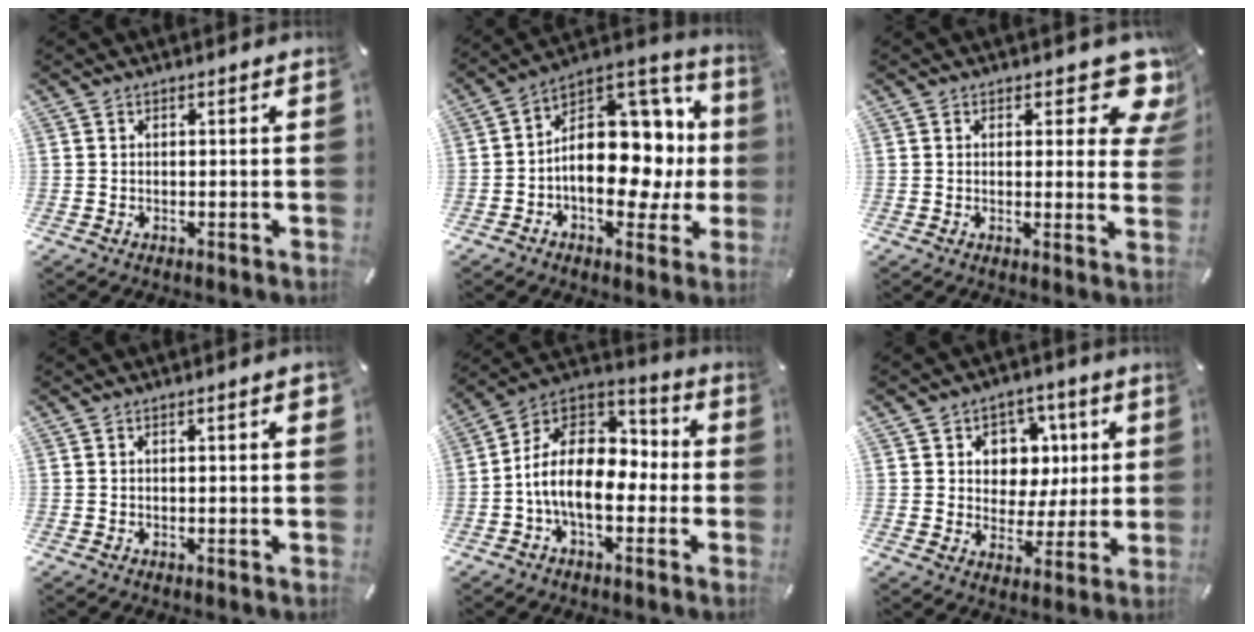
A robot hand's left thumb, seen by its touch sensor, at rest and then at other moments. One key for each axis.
{"total": 21.5, "fx": 0.4, "fy": 13.9, "fz": 16.4, "tx": -0.220, "ty": -0.014, "tz": 0.016}
{"total": 9.8, "fx": 5.5, "fy": 4.3, "fz": 6.9, "tx": -0.060, "ty": -0.040, "tz": 0.089}
{"total": 2.4, "fx": 0.5, "fy": 0.5, "fz": 2.3, "tx": -0.034, "ty": -0.001, "tz": 0.005}
{"total": 15.4, "fx": -3.9, "fy": 9.7, "fz": 11.2, "tx": -0.217, "ty": 0.017, "tz": -0.067}
{"total": 9.1, "fx": 2.1, "fy": 8.6, "fz": 2.2, "tx": -0.030, "ty": -0.015, "tz": 0.039}